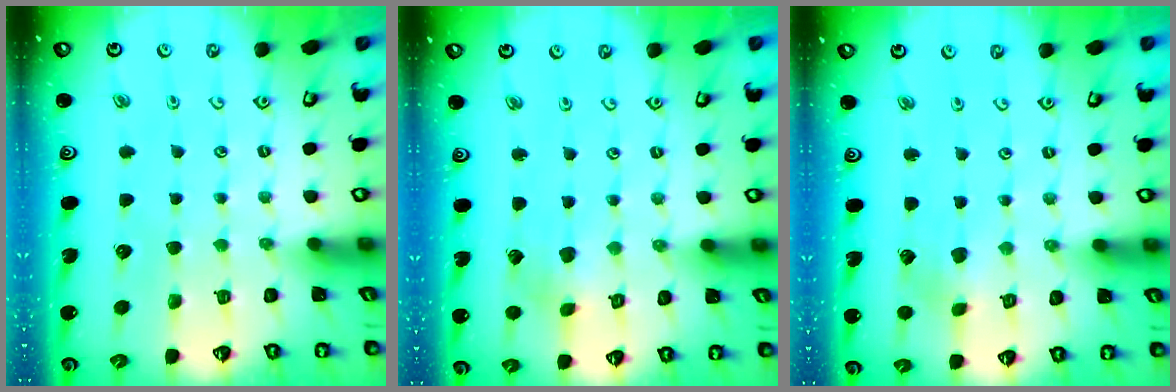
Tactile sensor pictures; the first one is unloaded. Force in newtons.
{"total": 2.6, "press": 2.6, "slide": 0.5}
{"total": 2.9, "press": 2.9, "slide": 0.3}